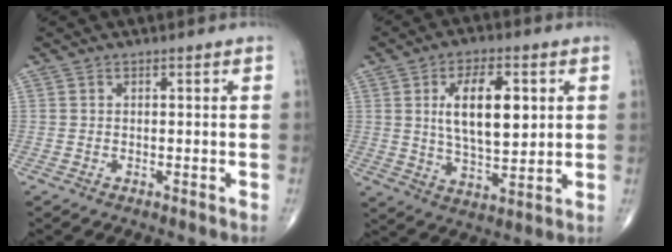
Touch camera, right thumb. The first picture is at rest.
{"total": 13.3, "force": [2.9, 6.2, 11.3], "torque": [-0.175, -0.013, 0.056]}